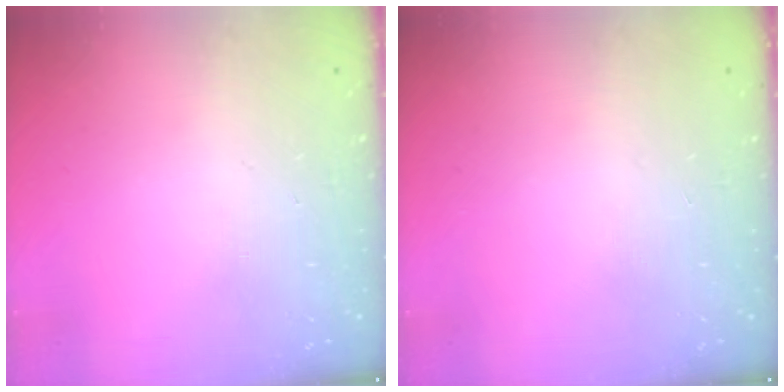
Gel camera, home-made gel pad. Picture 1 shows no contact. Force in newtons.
{"total": 0.0}